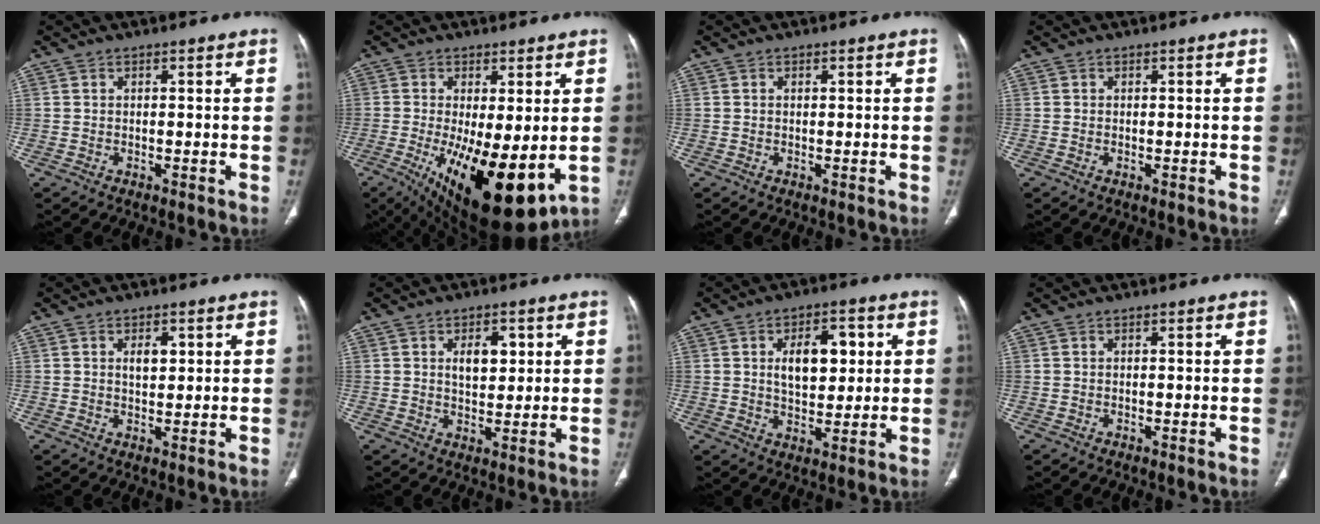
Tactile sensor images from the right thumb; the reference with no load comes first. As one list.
[{"total": 18.6, "force": [-3.9, 7.2, 16.7], "torque": [-0.255, -0.034, -0.035]}, {"total": 0.0}, {"total": 0.0}, {"total": 3.3, "force": [1.0, 2.0, 2.5], "torque": [-0.029, -0.004, 0.017]}, {"total": 5.8, "force": [1.7, 3.4, 4.3], "torque": [-0.048, -0.008, 0.029]}, {"total": 10.0, "force": [2.3, 5.8, 7.9], "torque": [-0.091, -0.001, 0.041]}, {"total": 0.0}]